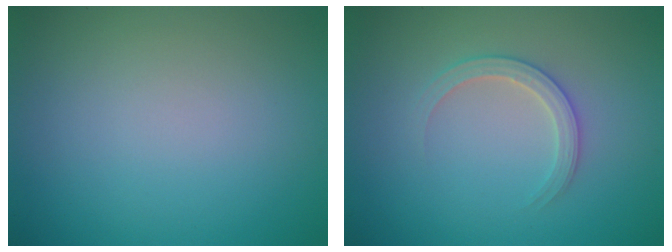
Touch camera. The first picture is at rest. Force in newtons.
{"total": 2.2, "press": 2.2, "slide": 0.2}